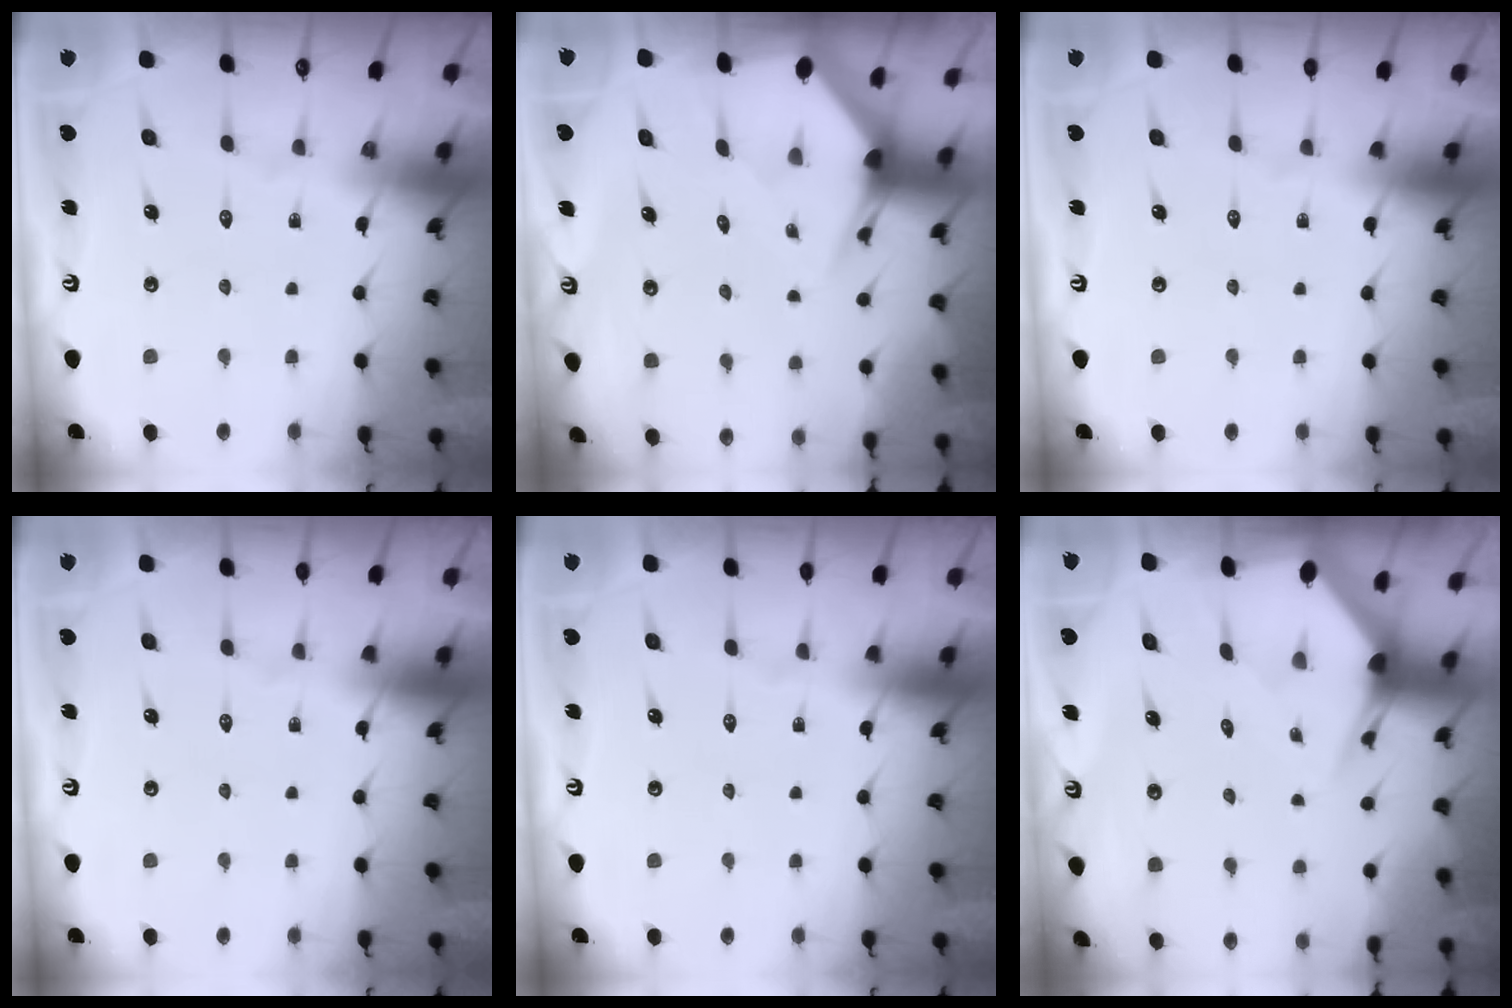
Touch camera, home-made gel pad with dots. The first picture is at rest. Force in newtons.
{"total": 3.6, "press": 3.6, "slide": 0.2}
{"total": 0.0}
{"total": 0.0}
{"total": 0.0}
{"total": 3.6, "press": 3.6, "slide": 0.2}